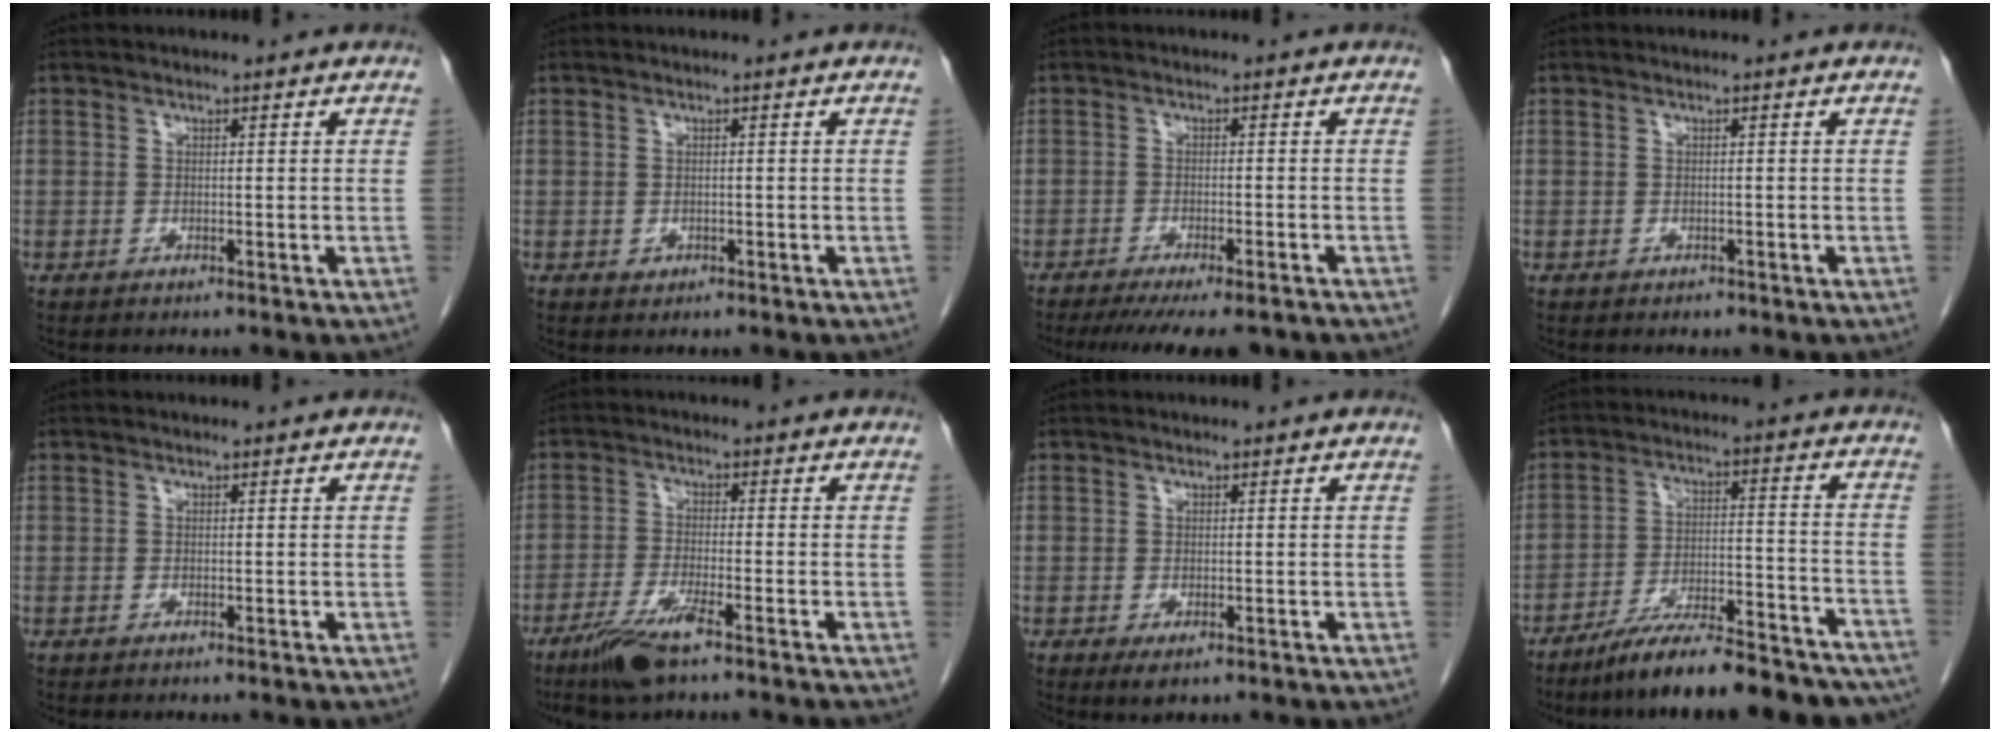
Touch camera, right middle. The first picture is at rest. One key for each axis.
{"total": 0.7, "fx": -0.1, "fy": 0.7, "fz": 0.3, "tx": -0.004, "ty": 0.001, "tz": 0.003}
{"total": 10.5, "fx": -8.5, "fy": 2.0, "fz": 5.8, "tx": -0.074, "ty": -0.017, "tz": -0.119}
{"total": 0.5, "fx": -0.4, "fy": 0.3, "fz": 0.1, "tx": -0.007, "ty": 0.001, "tz": -0.005}
{"total": 0.0}
{"total": 6.7, "fx": -4.6, "fy": 0.2, "fz": 4.9, "tx": -0.099, "ty": -0.017, "tz": -0.088}
{"total": 1.7, "fx": -0.7, "fy": 0.7, "fz": 1.3, "tx": -0.018, "ty": -0.004, "tz": -0.003}
{"total": 19.6, "fx": -16.8, "fy": 3.5, "fz": 9.3, "tx": -0.101, "ty": 0.024, "tz": -0.249}